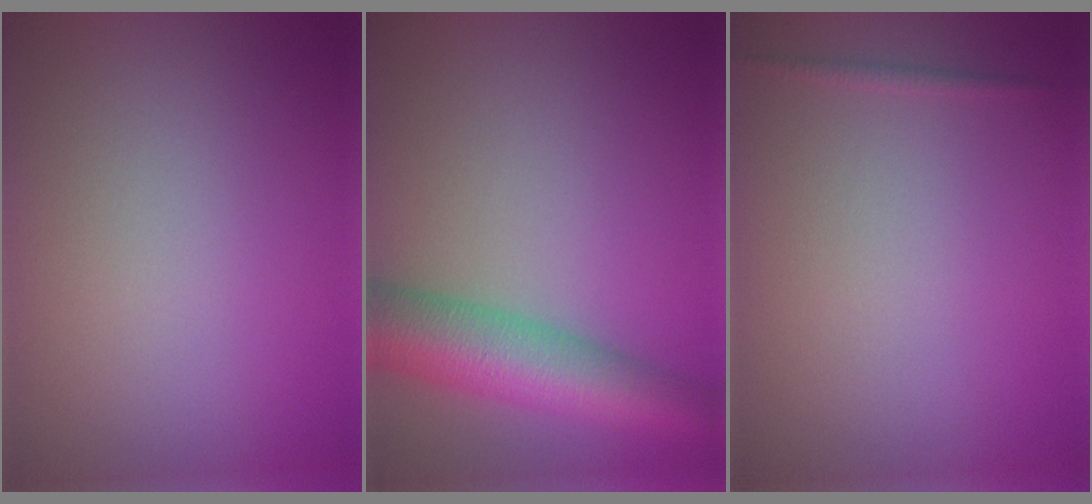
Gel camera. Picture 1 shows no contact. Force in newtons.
{"total": 8.7, "press": 8.7, "slide": 0.2}
{"total": 0.6, "press": 0.6, "slide": 0.0}